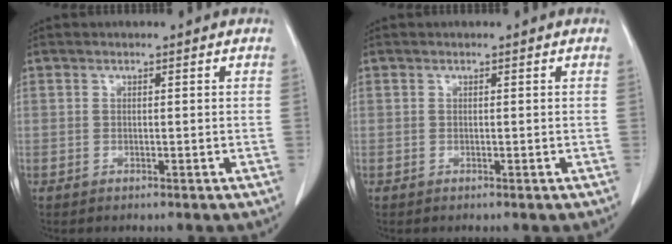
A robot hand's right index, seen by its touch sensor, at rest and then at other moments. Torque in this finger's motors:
{"motor_torque": [0.00, 0.00, 0.00, 0.00]}